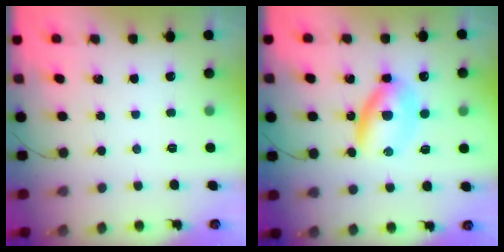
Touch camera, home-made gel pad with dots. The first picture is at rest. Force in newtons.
{"total": 6.1, "press": 6.1, "slide": 0.7}